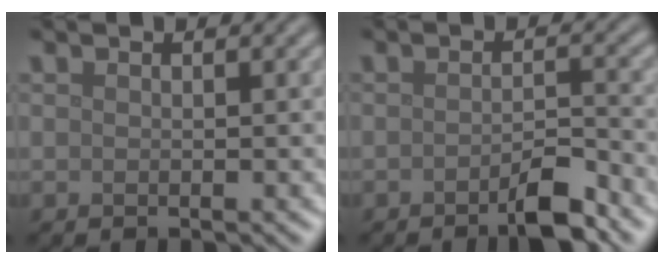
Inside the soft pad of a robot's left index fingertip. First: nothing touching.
{"total": 3.0, "force": [-2.0, 0.5, 2.2], "torque": [-0.035, 0.003, -0.038]}